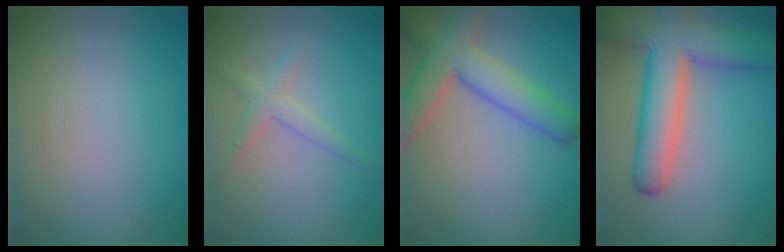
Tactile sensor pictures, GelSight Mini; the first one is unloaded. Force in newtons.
{"total": 1.8, "press": 1.8, "slide": 0.1}
{"total": 6.8, "press": 6.8, "slide": 0.5}
{"total": 9.5, "press": 9.5, "slide": 0.5}